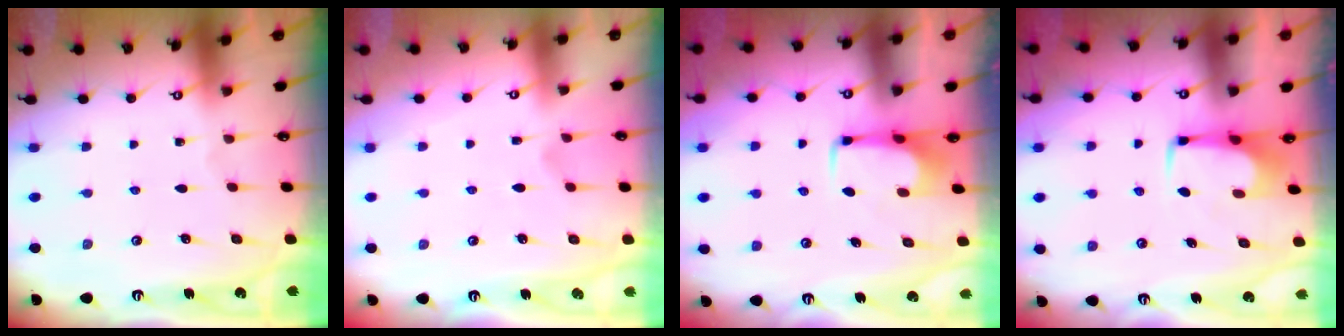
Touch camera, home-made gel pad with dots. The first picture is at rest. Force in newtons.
{"total": 1.2, "press": 0.4, "slide": 1.1}
{"total": 1.6, "press": 1.5, "slide": 0.5}
{"total": 1.9, "press": 1.8, "slide": 0.6}